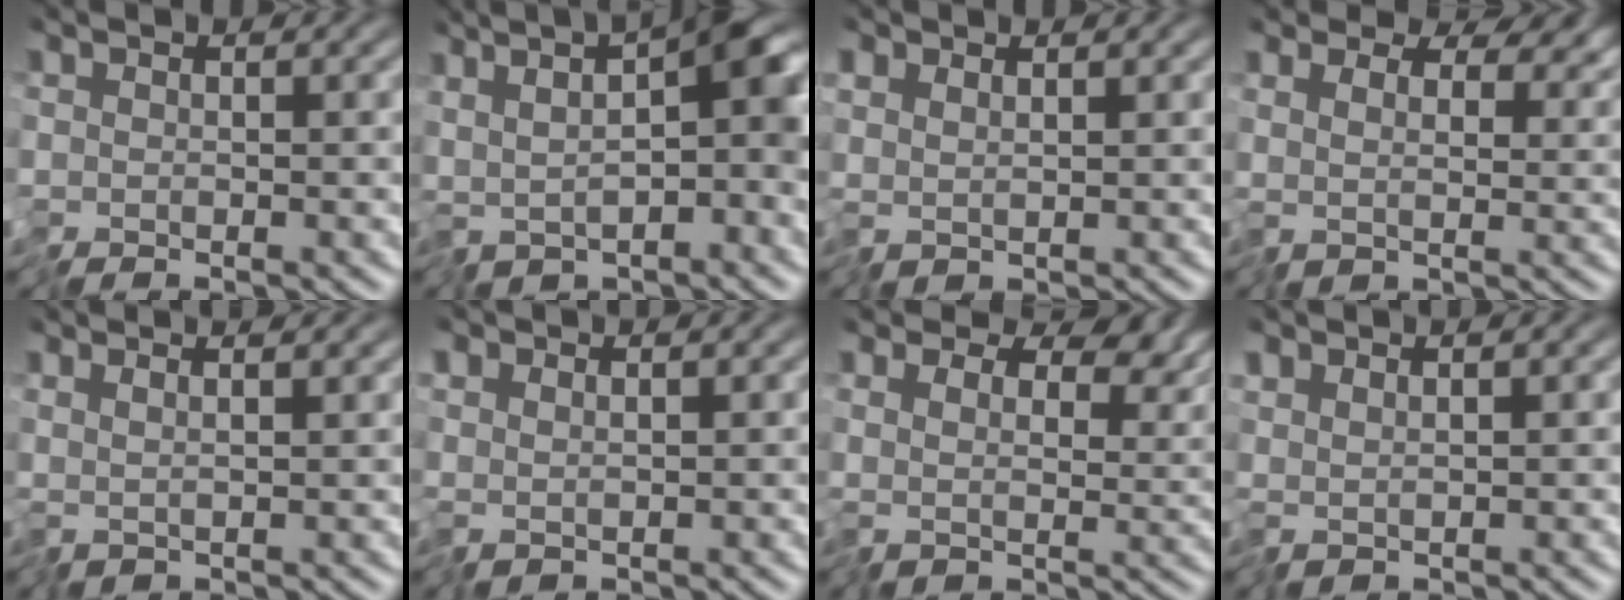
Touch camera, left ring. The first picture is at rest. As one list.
[{"total": 8.7, "force": [1.0, 2.6, 8.2], "torque": [-0.129, 0.005, 0.013]}, {"total": 1.0, "force": [1.0, 0.3, 0.2], "torque": [-0.006, 0.003, 0.019]}, {"total": 7.9, "force": [5.6, 4.1, 3.7], "torque": [-0.079, 0.011, 0.090]}, {"total": 2.0, "force": [1.8, -0.6, 0.7], "torque": [-0.019, 0.009, 0.034]}, {"total": 0.8, "force": [0.8, 0.1, 0.0], "torque": [-0.001, 0.002, 0.018]}, {"total": 7.9, "force": [5.1, 4.1, 4.4], "torque": [-0.080, 0.001, 0.099]}, {"total": 1.1, "force": [1.1, -0.2, 0.0], "torque": [-0.003, 0.002, 0.027]}]